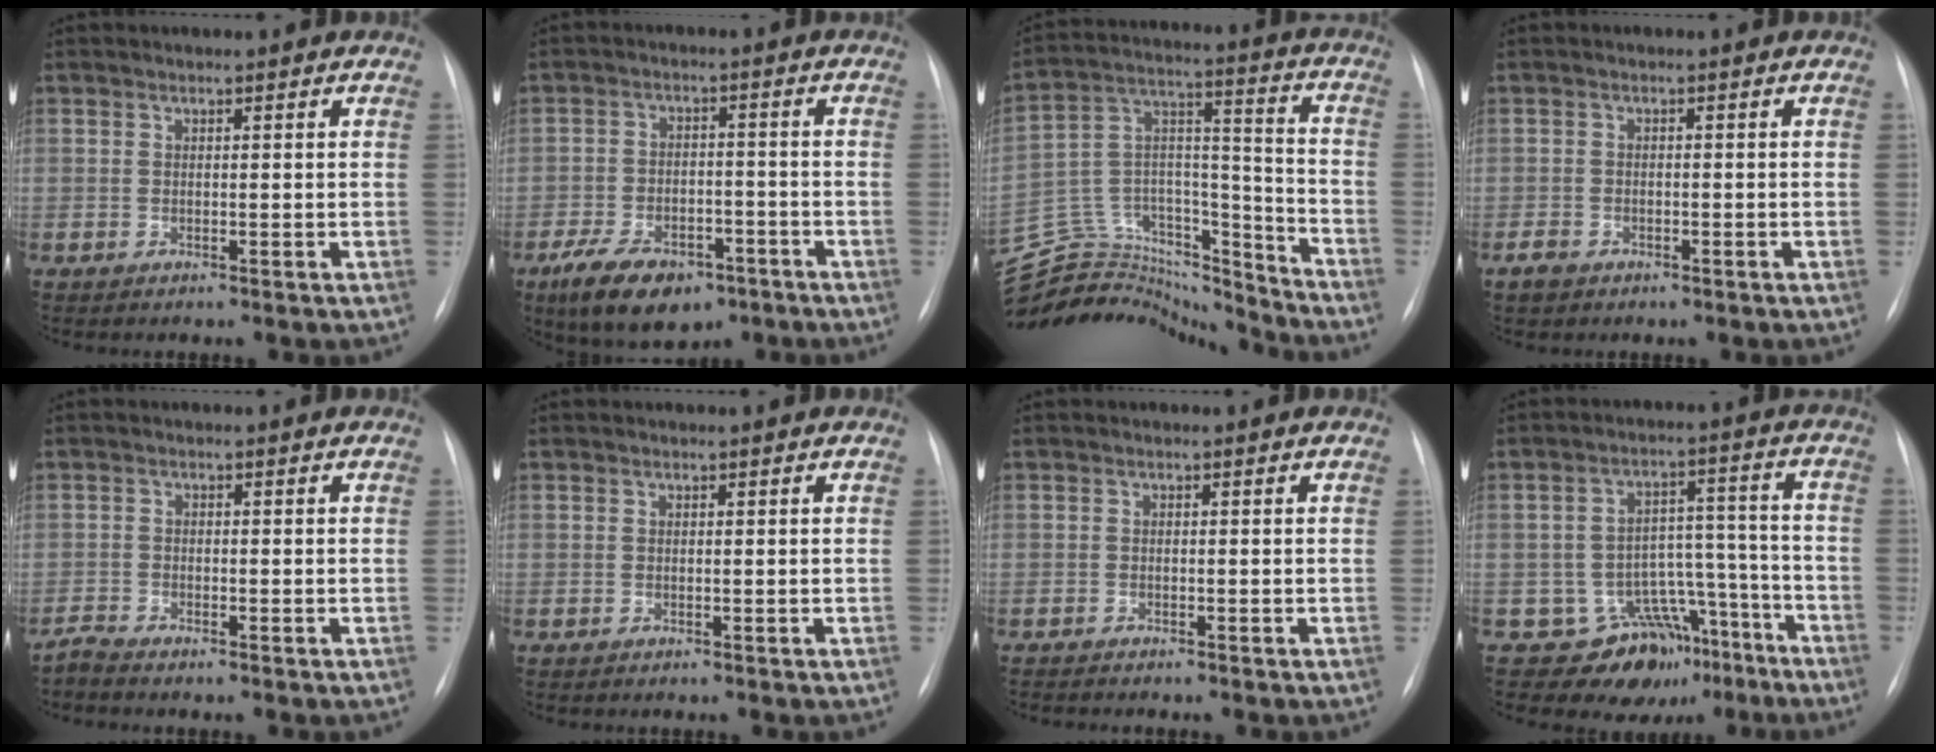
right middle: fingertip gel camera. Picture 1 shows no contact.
{"total": 11.3, "force": [-7.3, 5.6, 6.6], "torque": [-0.114, -0.005, -0.117]}
{"total": 24.8, "force": [-23.4, 6.4, 4.9], "torque": [-0.137, 0.052, -0.367]}
{"total": 2.0, "force": [-1.3, 1.4, 0.7], "torque": [-0.018, 0.002, -0.019]}
{"total": 1.4, "force": [-1.3, -0.1, 0.1], "torque": [-0.004, -0.005, -0.027]}
{"total": 0.0}
{"total": 1.9, "force": [-1.7, 0.2, 0.8], "torque": [-0.012, -0.004, -0.021]}
{"total": 10.5, "force": [-7.3, 7.1, 2.4], "torque": [-0.005, 0.074, -0.101]}